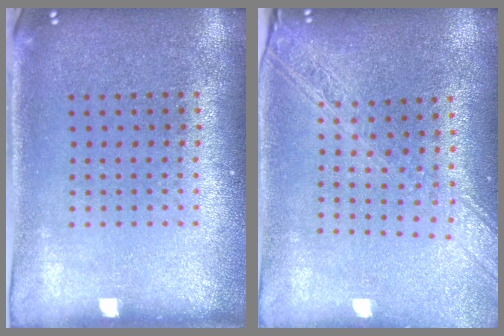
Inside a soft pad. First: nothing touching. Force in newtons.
{"total": 2.3, "press": 1.9, "slide": 1.3}